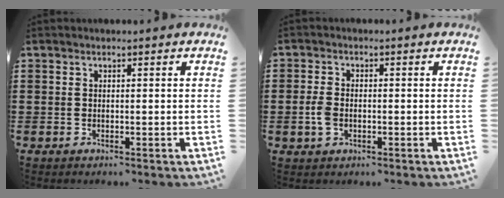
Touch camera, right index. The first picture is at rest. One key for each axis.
{"total": 2.7, "fx": -0.7, "fy": 1.7, "fz": 2.0, "tx": -0.053, "ty": -0.003, "tz": -0.016}